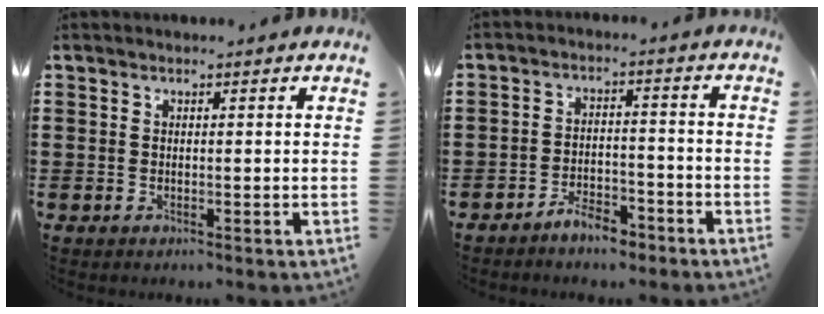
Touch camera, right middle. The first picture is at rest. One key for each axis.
{"total": 4.8, "fx": -4.4, "fy": 1.2, "fz": 1.4, "tx": -0.031, "ty": 0.008, "tz": -0.088}